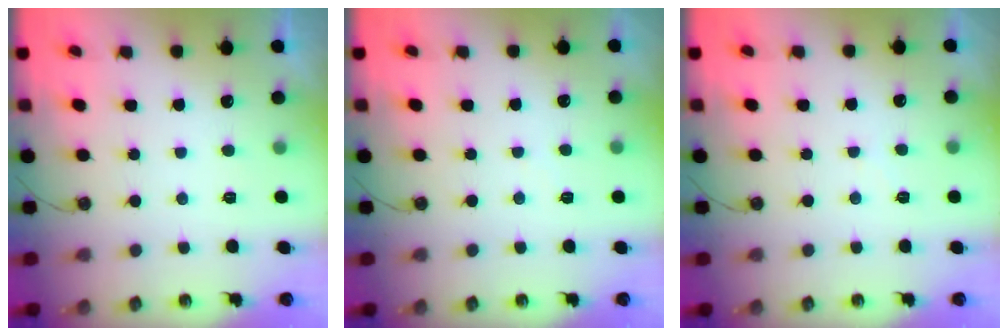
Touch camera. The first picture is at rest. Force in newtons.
{"total": 2.6, "press": 2.6, "slide": 0.4}
{"total": 3.3, "press": 3.3, "slide": 0.6}